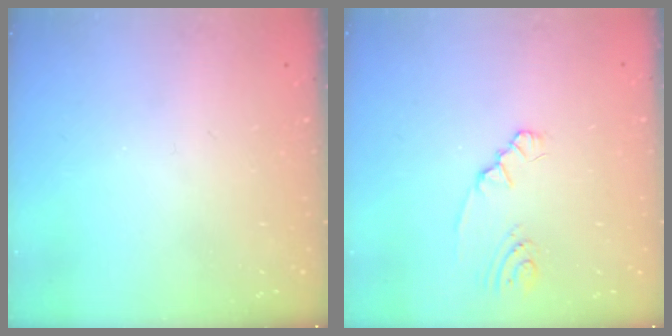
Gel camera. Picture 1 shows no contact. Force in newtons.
{"total": 1.7, "press": 1.7, "slide": 0.3}